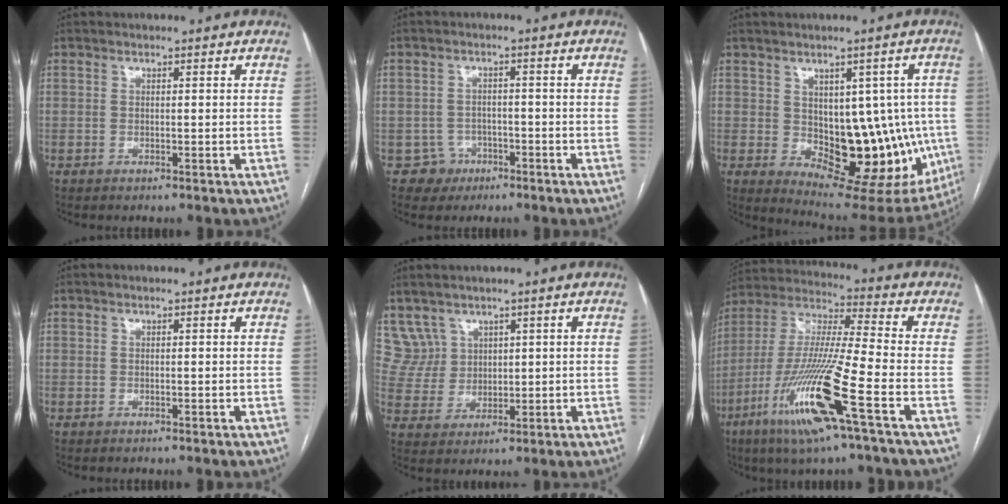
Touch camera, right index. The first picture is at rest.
{"total": 3.8, "force": [-1.7, 3.4, -0.5], "torque": [0.022, 0.018, -0.026]}
{"total": 16.5, "force": [-1.6, 8.8, 13.8], "torque": [-0.157, 0.006, 0.006]}
{"total": 0.0}
{"total": 5.5, "force": [3.6, 4.2, -0.3], "torque": [0.001, 0.015, 0.084]}
{"total": 17.8, "force": [-8.1, 0.2, 15.9], "torque": [-0.341, -0.031, -0.159]}